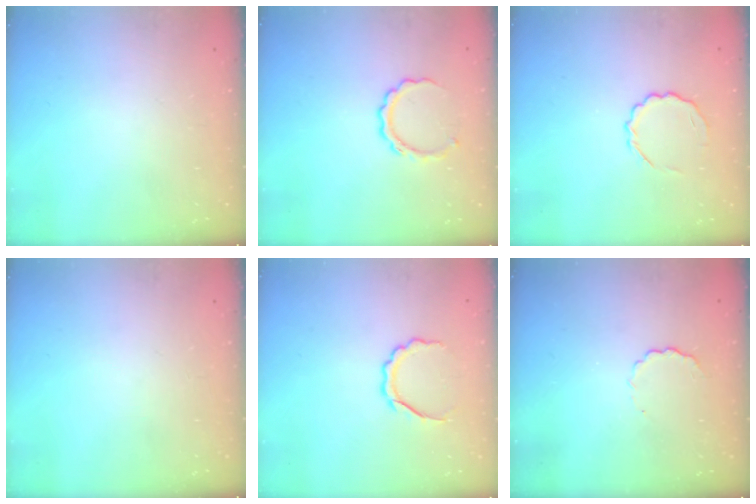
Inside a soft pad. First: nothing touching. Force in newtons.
{"total": 6.3, "press": 6.3, "slide": 0.6}
{"total": 5.4, "press": 5.3, "slide": 1.3}
{"total": 0.0}
{"total": 5.2, "press": 5.1, "slide": 0.4}
{"total": 4.2, "press": 4.1, "slide": 0.9}